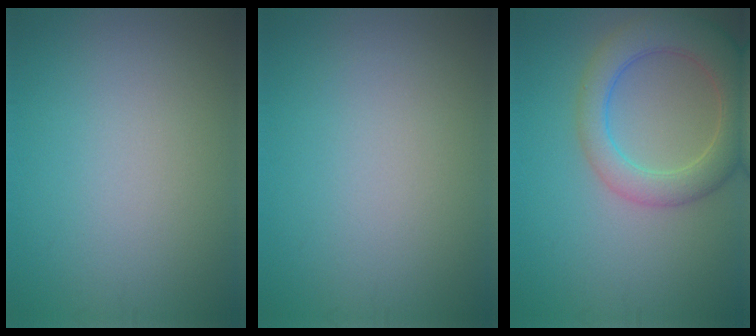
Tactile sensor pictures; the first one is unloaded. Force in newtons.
{"total": 0.0}
{"total": 6.1, "press": 6.1, "slide": 0.4}